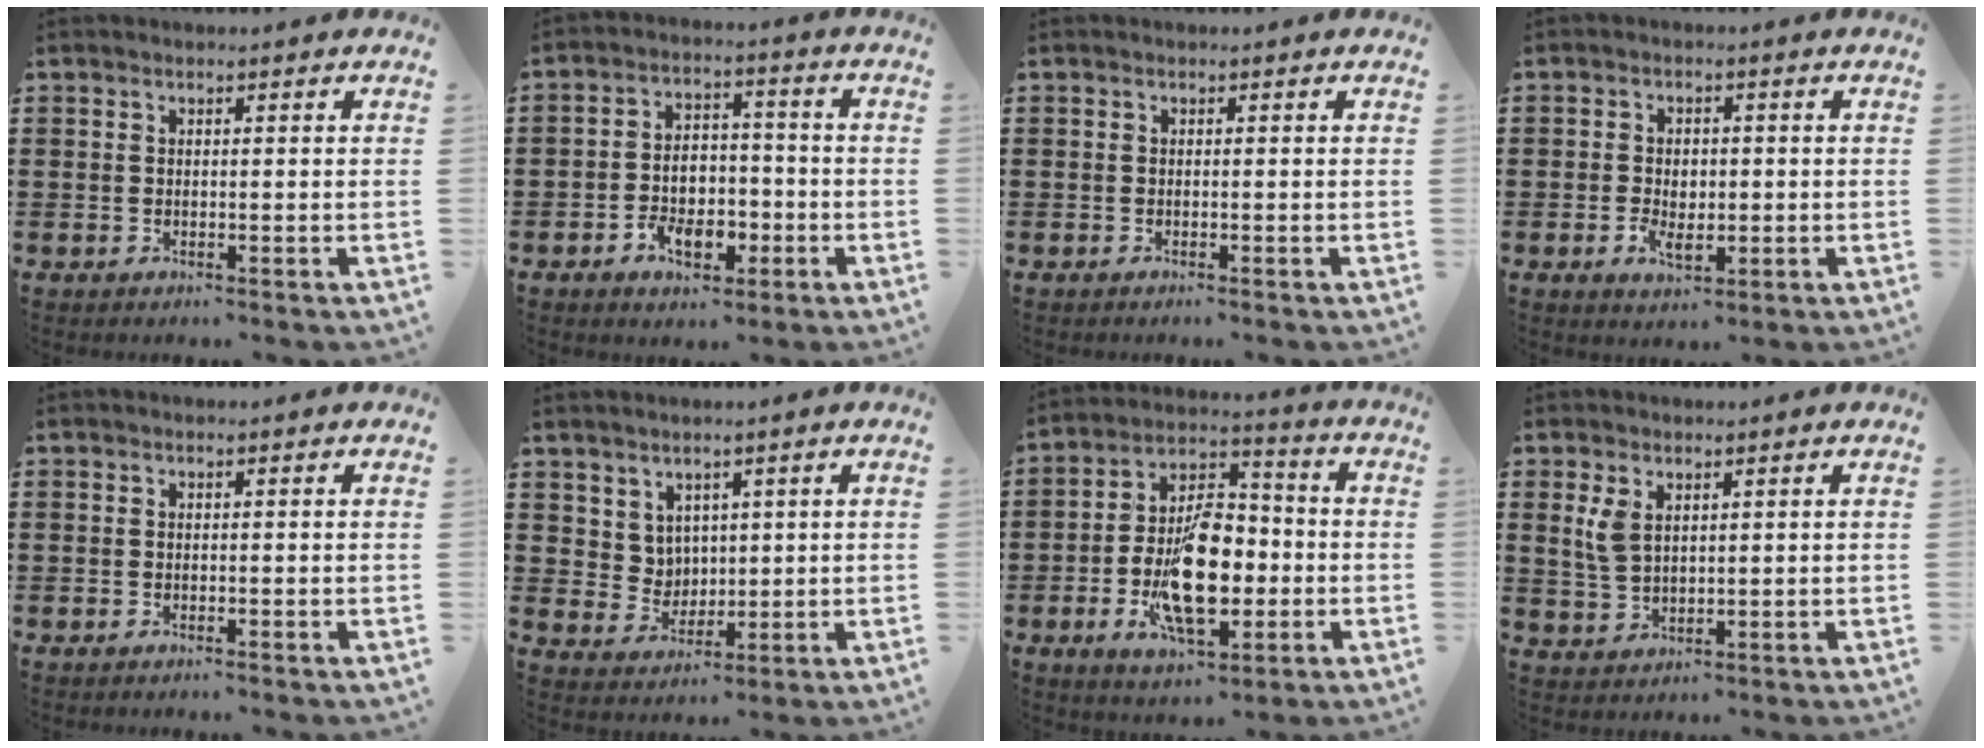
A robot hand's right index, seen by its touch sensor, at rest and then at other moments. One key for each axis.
{"total": 6.5, "fx": -2.5, "fy": 4.2, "fz": 4.2, "tx": -0.063, "ty": 0.002, "tz": -0.046}
{"total": 0.0}
{"total": 3.2, "fx": -0.6, "fy": 1.9, "fz": 2.5, "tx": -0.045, "ty": -0.004, "tz": -0.013}
{"total": 0.0}
{"total": 4.5, "fx": 2.9, "fy": 3.4, "fz": 0.4, "tx": -0.028, "ty": 0.000, "tz": 0.055}
{"total": 13.8, "fx": -3.2, "fy": 6.8, "fz": 11.5, "tx": -0.227, "ty": -0.005, "tz": -0.053}
{"total": 3.5, "fx": 1.6, "fy": 2.0, "fz": 2.4, "tx": -0.052, "ty": 0.006, "tz": 0.029}